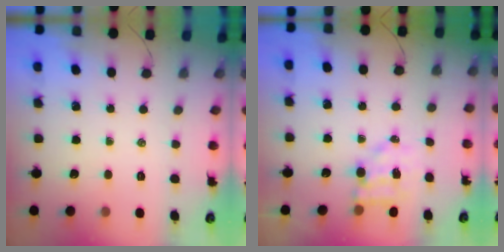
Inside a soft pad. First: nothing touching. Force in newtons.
{"total": 5.5, "press": 5.5, "slide": 0.6}